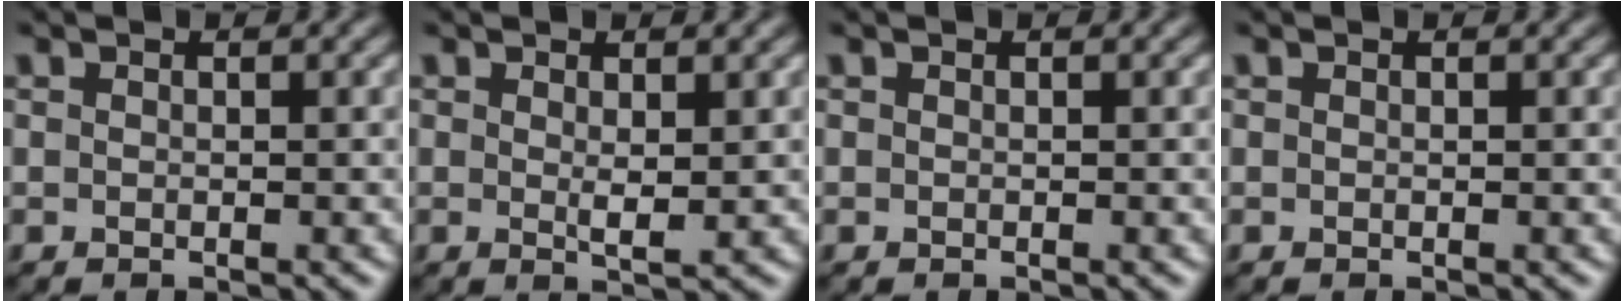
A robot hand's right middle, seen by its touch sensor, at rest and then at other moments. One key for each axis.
{"total": 1.4, "fx": 0.4, "fy": 0.3, "fz": 1.3, "tx": -0.023, "ty": -0.005, "tz": 0.008}
{"total": 0.0}
{"total": 0.0}